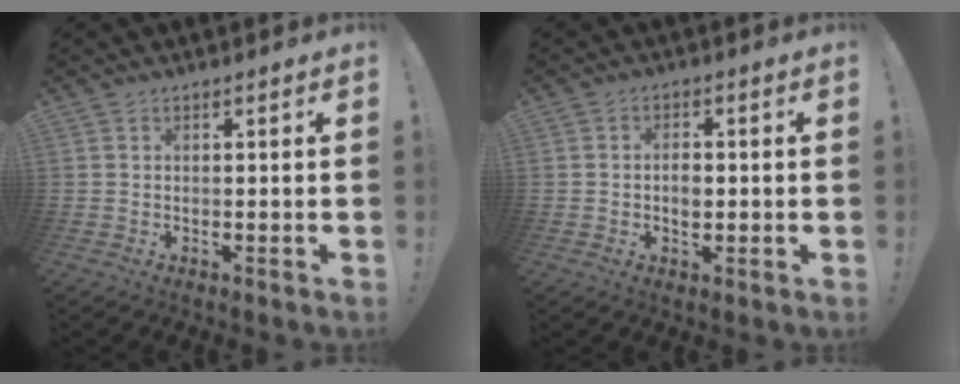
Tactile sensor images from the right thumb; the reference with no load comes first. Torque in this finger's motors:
{"motor_torque": [-0.34, 0.01, 0.02, 0.16, -0.07]}